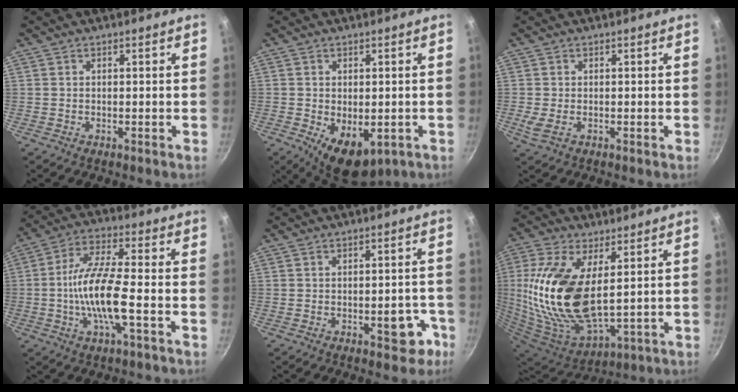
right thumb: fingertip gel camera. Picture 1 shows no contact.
{"total": 9.0, "force": [-2.6, 5.4, 6.7], "torque": [-0.080, -0.006, -0.022]}
{"total": 2.1, "force": [-0.4, 1.1, 1.8], "torque": [-0.038, -0.005, -0.008]}
{"total": 12.3, "force": [-2.8, 3.1, 11.6], "torque": [-0.227, 0.027, -0.064]}
{"total": 6.3, "force": [-2.9, 3.2, 4.6], "torque": [-0.025, 0.027, -0.033]}
{"total": 20.8, "force": [3.6, 10.2, 17.8], "torque": [-0.376, -0.023, 0.079]}